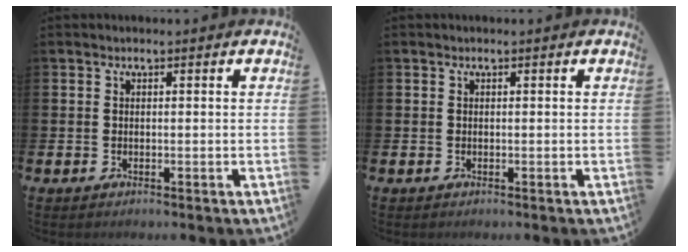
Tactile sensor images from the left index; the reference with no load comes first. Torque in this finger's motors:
{"motor_torque": [0.00, 0.00, -0.02, 0.00]}